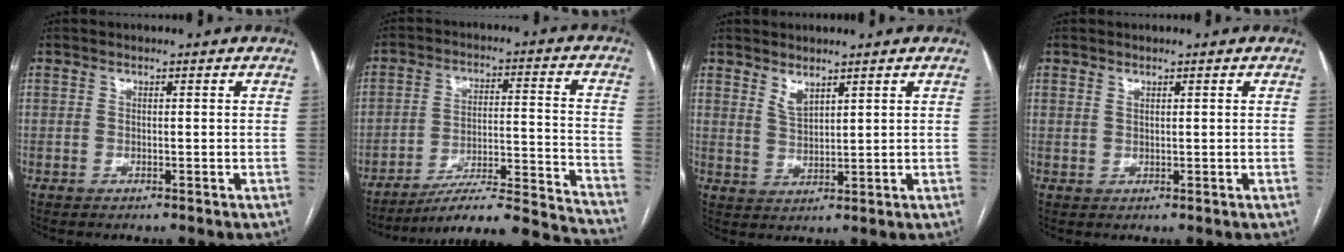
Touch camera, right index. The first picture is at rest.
{"total": 21.6, "force": [-20.3, -0.4, 7.3], "torque": [-0.067, 0.009, -0.290]}
{"total": 2.8, "force": [2.2, 0.8, 1.5], "torque": [-0.032, -0.010, 0.051]}
{"total": 0.7, "force": [0.5, 0.4, 0.3], "torque": [-0.005, 0.000, 0.010]}